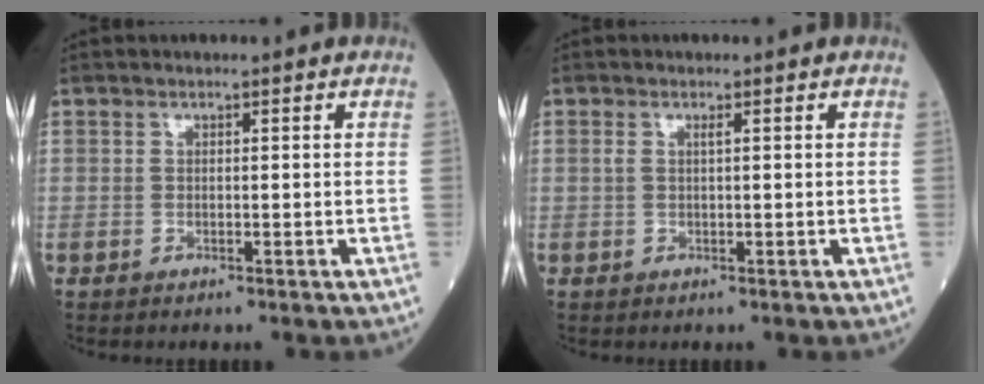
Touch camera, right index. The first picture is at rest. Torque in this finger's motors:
{"motor_torque": [-0.18, -0.12, -0.03, 0.01]}